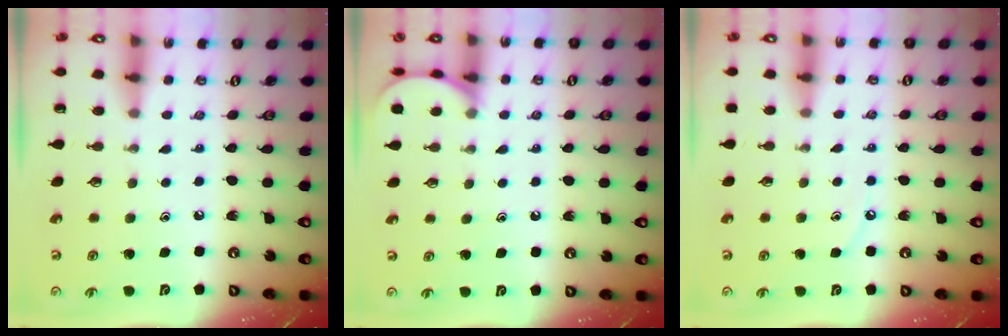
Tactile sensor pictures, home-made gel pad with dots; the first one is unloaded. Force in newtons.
{"total": 4.7, "press": 4.7, "slide": 0.5}
{"total": 4.6, "press": 4.5, "slide": 0.6}